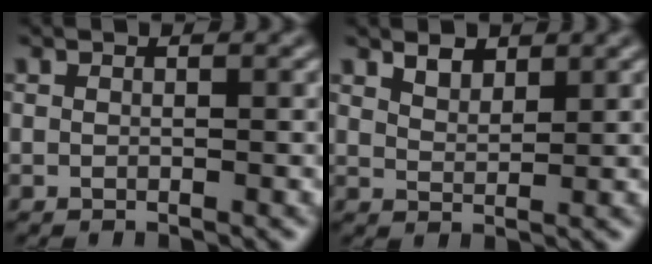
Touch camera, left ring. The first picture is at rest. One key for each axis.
{"total": 1.9, "fx": 1.6, "fy": 0.7, "fz": 0.7, "tx": -0.015, "ty": -0.002, "tz": 0.030}